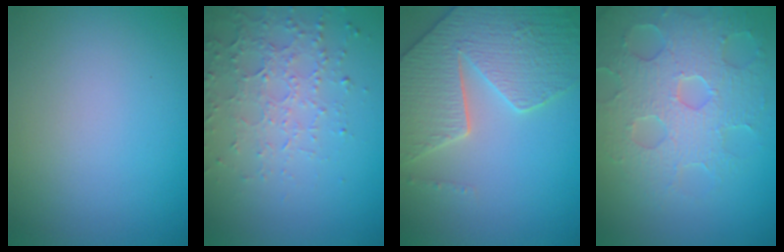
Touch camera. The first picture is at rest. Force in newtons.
{"total": 4.5, "press": 3.2, "slide": 3.1}
{"total": 7.1, "press": 5.9, "slide": 4.0}
{"total": 6.9, "press": 5.5, "slide": 4.2}